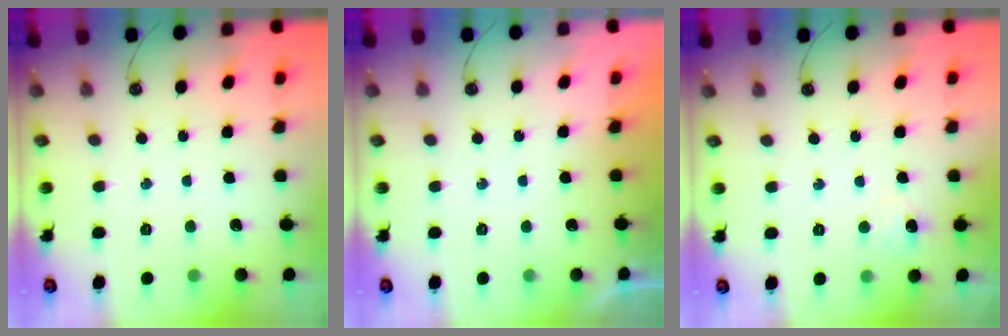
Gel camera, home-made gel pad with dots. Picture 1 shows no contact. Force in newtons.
{"total": 0.0}
{"total": 3.2, "press": 3.2, "slide": 0.6}